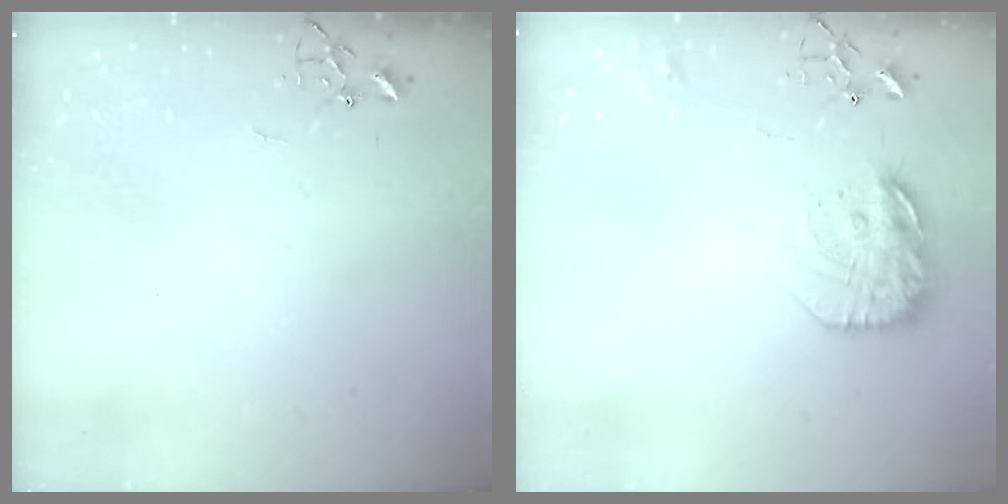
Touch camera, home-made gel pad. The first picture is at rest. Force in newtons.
{"total": 15.4, "press": 15.3, "slide": 1.0}